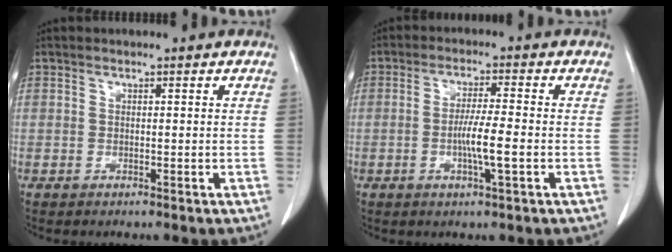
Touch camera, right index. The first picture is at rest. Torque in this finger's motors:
{"motor_torque": [1.14, -0.48, 0.49, 0.07]}